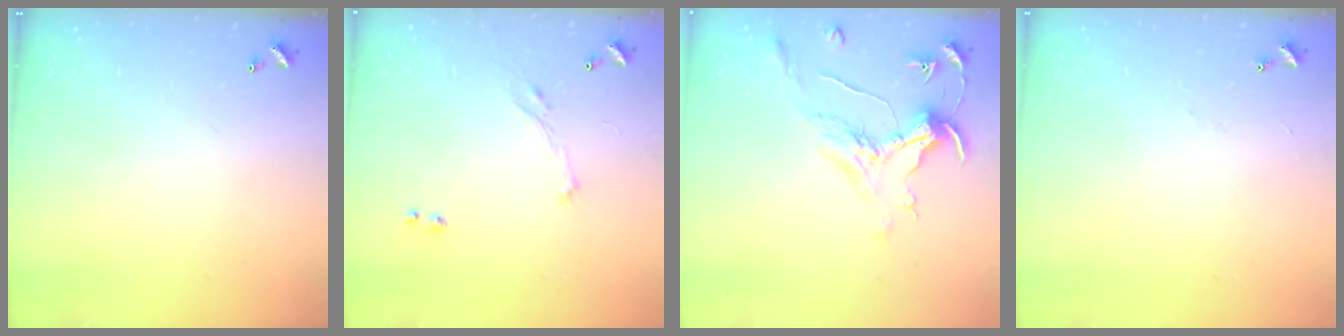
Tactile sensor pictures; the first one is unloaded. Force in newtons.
{"total": 0.7, "press": 0.0, "slide": 0.7}
{"total": 1.6, "press": 1.4, "slide": 0.7}
{"total": 1.3, "press": 1.2, "slide": 0.5}